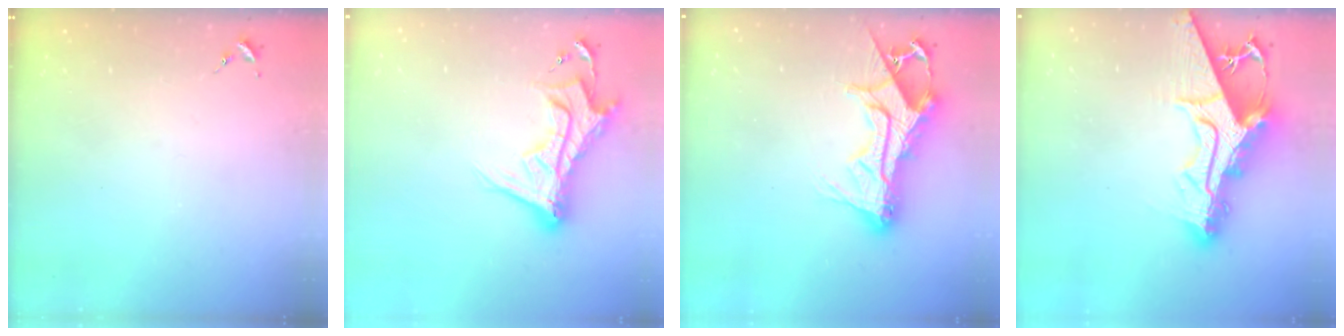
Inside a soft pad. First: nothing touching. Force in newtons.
{"total": 16.2, "press": 16.1, "slide": 1.7}
{"total": 17.3, "press": 17.2, "slide": 1.5}
{"total": 20.6, "press": 20.5, "slide": 1.6}